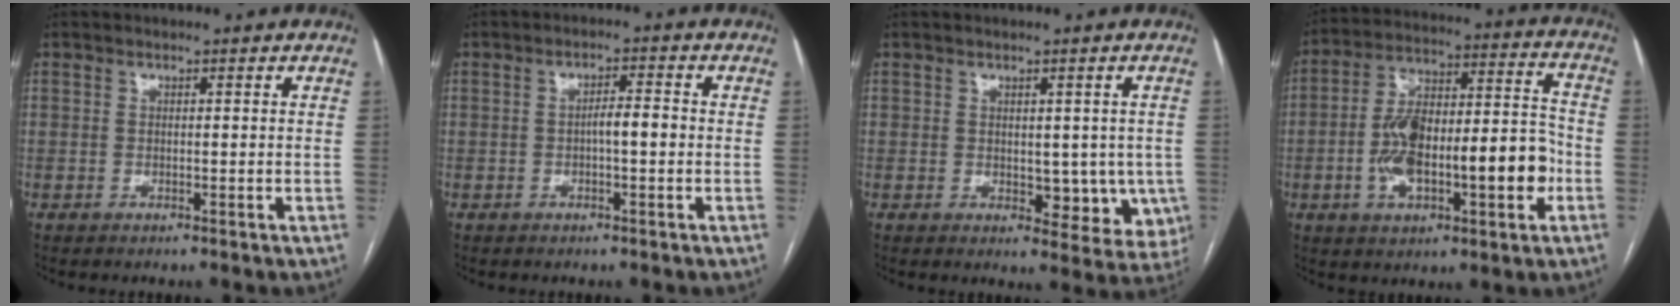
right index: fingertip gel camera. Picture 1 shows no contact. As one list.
[{"total": 2.5, "force": [-0.3, 0.7, 2.4], "torque": [-0.037, 0.006, -0.006]}, {"total": 7.5, "force": [-0.6, 4.4, 6.1], "torque": [-0.051, -0.003, 0.001]}, {"total": 18.1, "force": [-4.3, 5.8, 16.6], "torque": [-0.281, 0.032, -0.062]}]